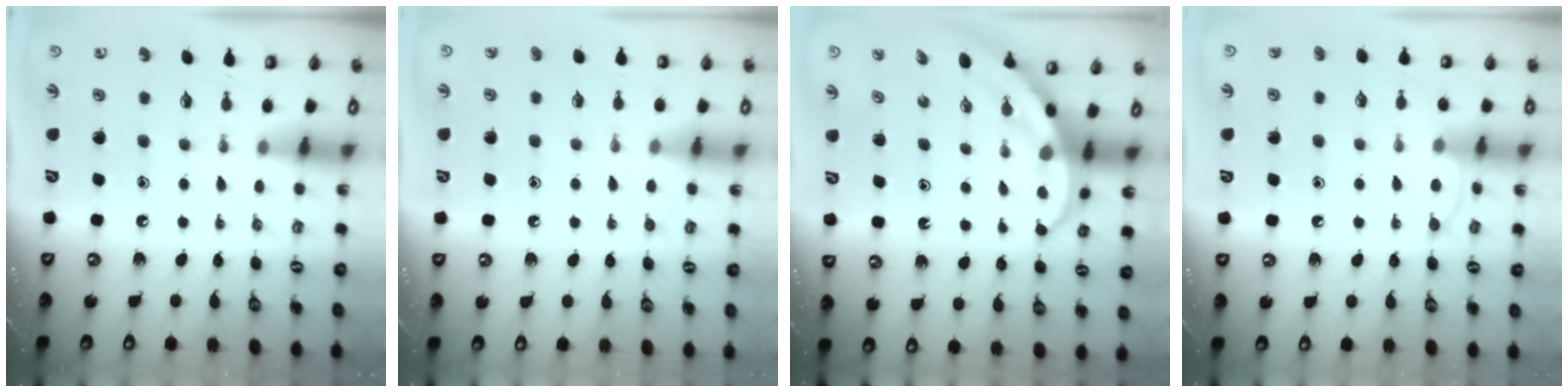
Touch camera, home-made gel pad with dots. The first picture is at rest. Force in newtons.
{"total": 4.0, "press": 4.0, "slide": 0.4}
{"total": 4.0, "press": 4.0, "slide": 0.4}
{"total": 6.7, "press": 6.7, "slide": 0.6}